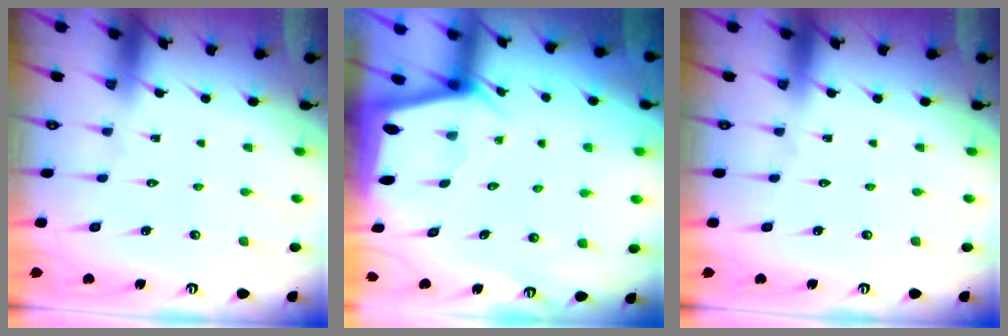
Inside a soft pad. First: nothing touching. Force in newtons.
{"total": 1.9, "press": 1.9, "slide": 0.2}
{"total": 0.0}